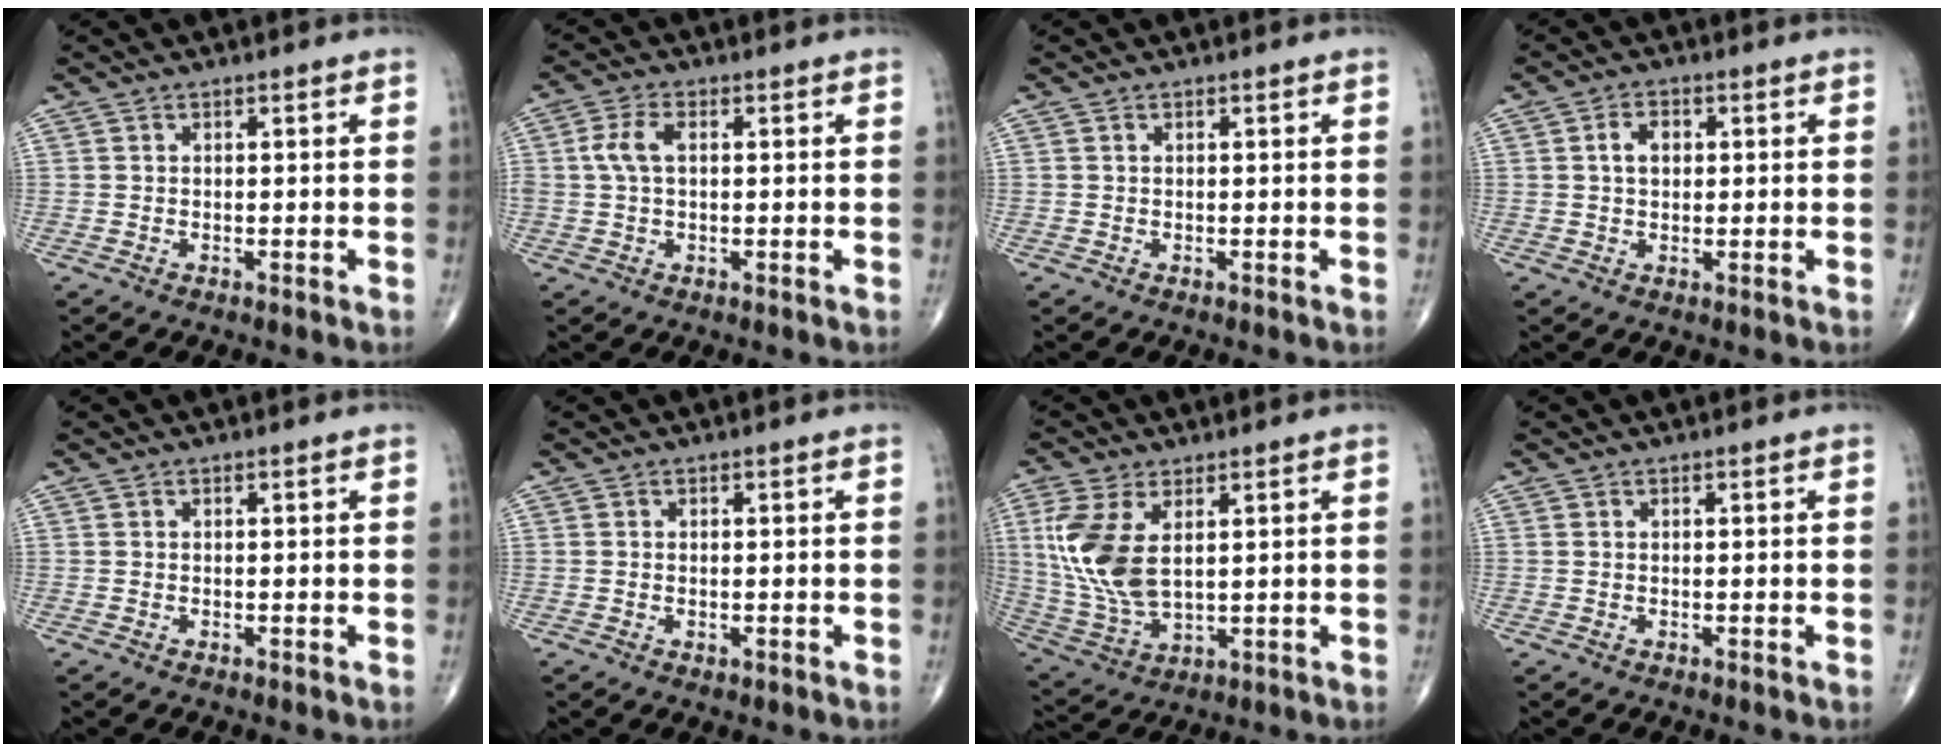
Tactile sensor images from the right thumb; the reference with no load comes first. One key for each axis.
{"total": 4.7, "fx": 0.7, "fy": 2.6, "fz": 3.9, "tx": -0.093, "ty": 0.010, "tz": 0.010}
{"total": 0.0}
{"total": 3.8, "fx": 0.7, "fy": 2.6, "fz": 2.7, "tx": -0.041, "ty": 0.006, "tz": 0.010}
{"total": 0.0}
{"total": 0.7, "fx": -0.2, "fy": 0.4, "fz": 0.5, "tx": -0.009, "ty": -0.002, "tz": 0.000}
{"total": 12.7, "fx": 3.0, "fy": 6.7, "fz": 10.4, "tx": -0.231, "ty": -0.012, "tz": 0.074}
{"total": 0.0}